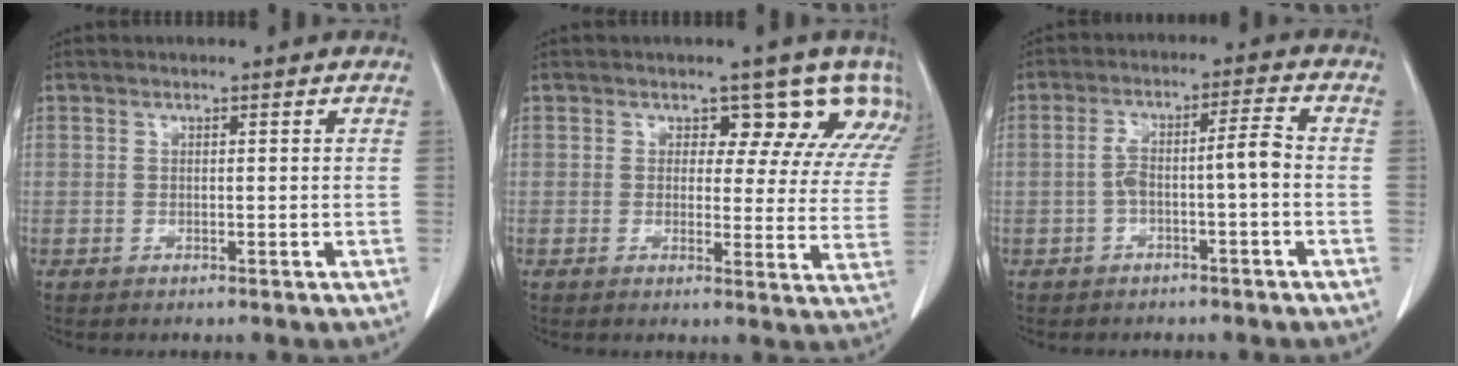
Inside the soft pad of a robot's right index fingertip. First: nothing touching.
{"total": 10.7, "force": [8.0, 5.7, 4.1], "torque": [-0.012, -0.008, 0.054]}
{"total": 5.4, "force": [-1.4, 0.5, 5.2], "torque": [-0.099, 0.029, -0.019]}